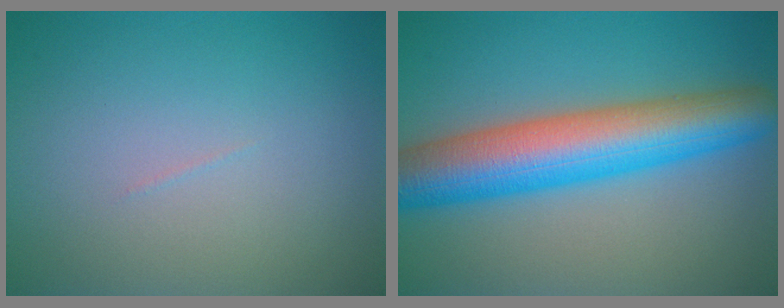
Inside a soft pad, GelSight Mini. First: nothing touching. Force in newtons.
{"total": 10.0, "press": 10.0, "slide": 0.2}